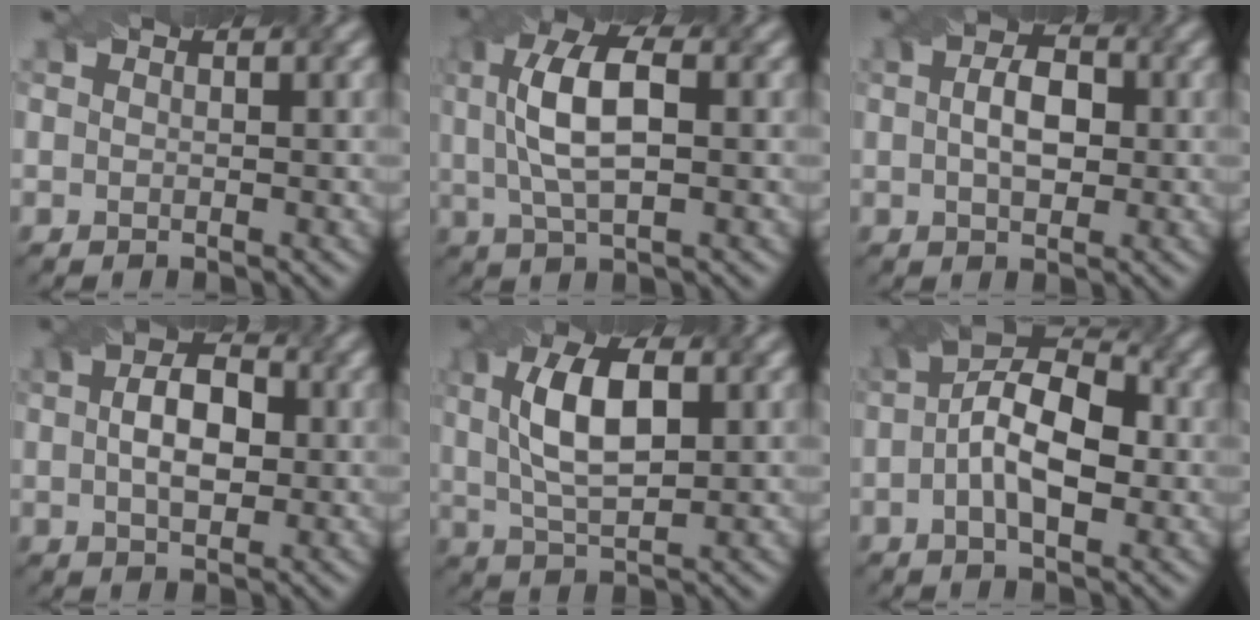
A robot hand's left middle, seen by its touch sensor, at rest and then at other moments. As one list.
[{"total": 6.1, "force": [0.3, 2.7, 5.4], "torque": [-0.105, 0.017, 0.016]}, {"total": 3.3, "force": [-0.3, 2.2, 2.5], "torque": [-0.035, 0.009, 0.004]}, {"total": 4.5, "force": [-0.1, 2.9, 3.5], "torque": [-0.048, 0.012, 0.007]}, {"total": 6.5, "force": [0.8, 3.1, 5.7], "torque": [-0.103, 0.014, 0.026]}, {"total": 7.1, "force": [-0.9, 3.6, 6.0], "torque": [-0.093, 0.022, -0.011]}]